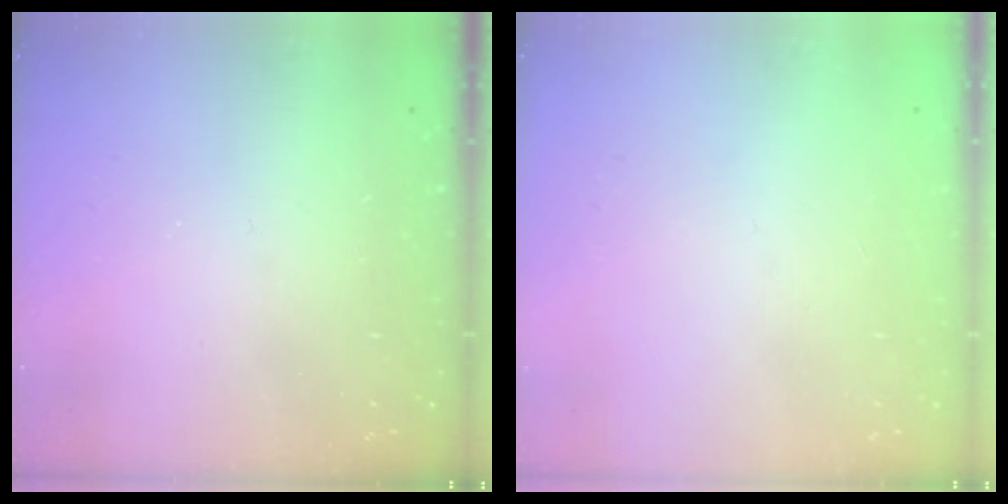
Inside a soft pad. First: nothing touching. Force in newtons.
{"total": 0.0}